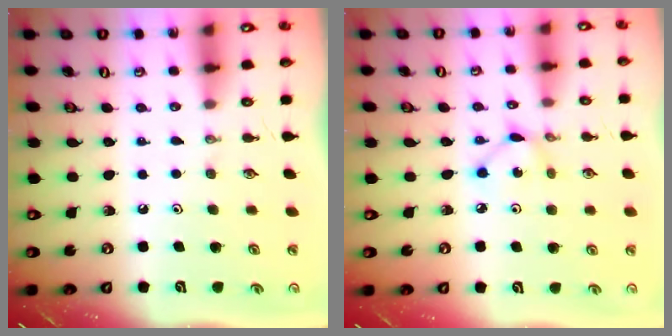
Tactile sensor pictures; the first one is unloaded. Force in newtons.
{"total": 2.6, "press": 2.6, "slide": 0.1}